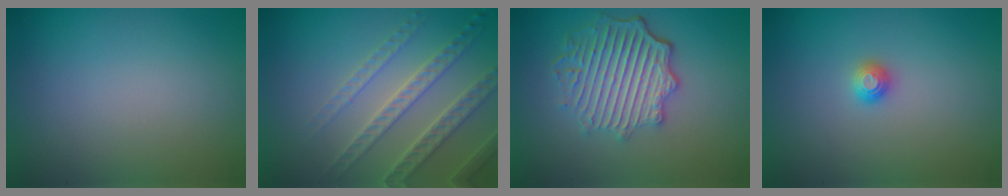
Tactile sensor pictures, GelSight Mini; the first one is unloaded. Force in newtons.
{"total": 3.9, "press": 3.7, "slide": 1.0}
{"total": 6.0, "press": 4.7, "slide": 3.8}
{"total": 1.2, "press": 1.1, "slide": 0.3}